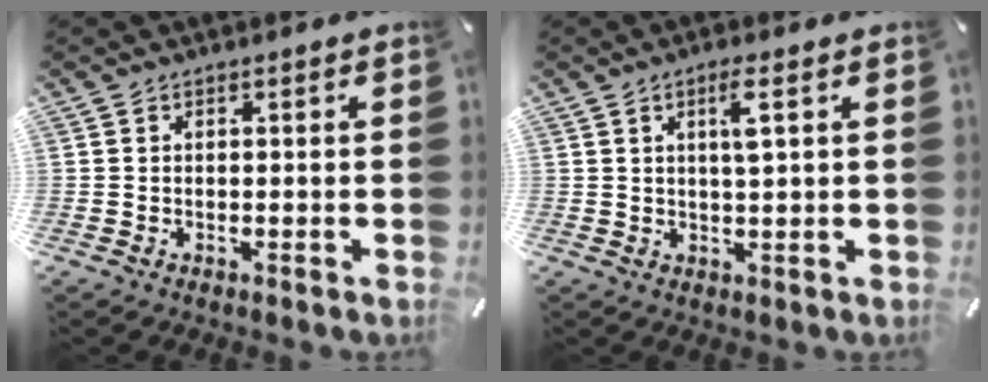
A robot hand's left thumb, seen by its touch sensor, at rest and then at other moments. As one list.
[{"total": 4.5, "force": [1.6, 0.6, 4.2], "torque": [-0.078, -0.001, 0.022]}]